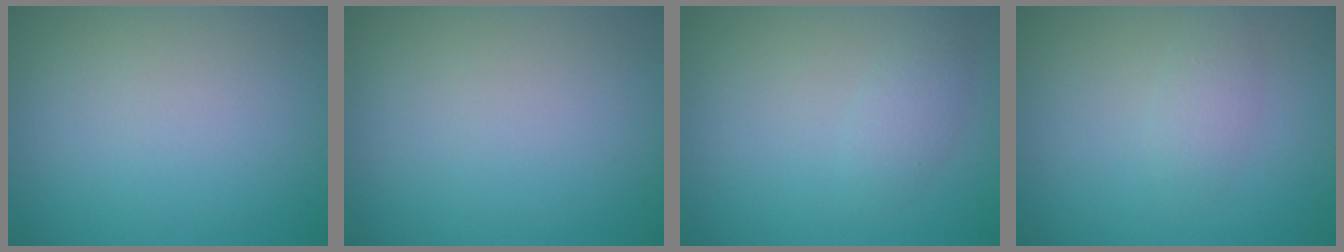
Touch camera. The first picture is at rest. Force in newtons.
{"total": 0.0}
{"total": 1.6, "press": 1.6, "slide": 0.0}
{"total": 1.6, "press": 1.6, "slide": 0.1}